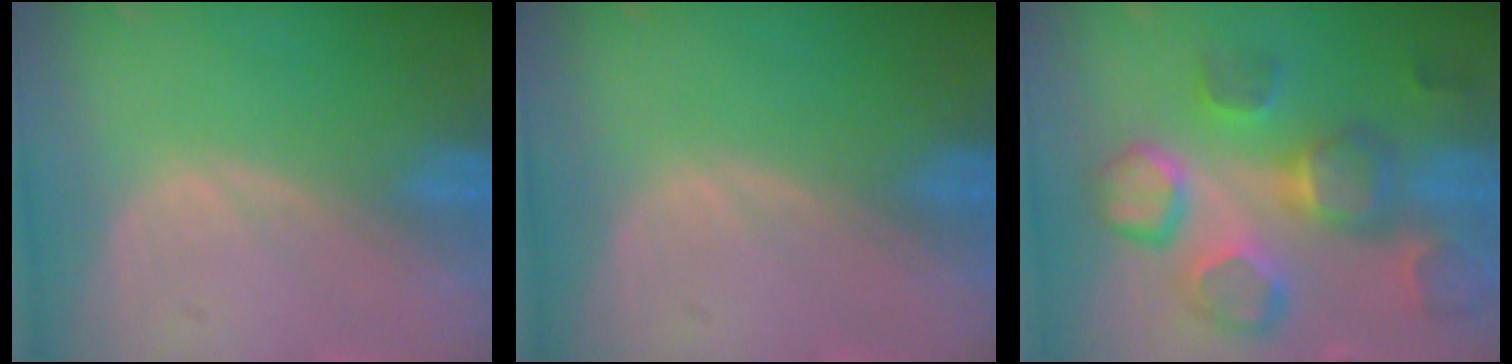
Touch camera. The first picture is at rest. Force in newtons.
{"total": 0.0}
{"total": 11.0, "press": 10.6, "slide": 2.7}